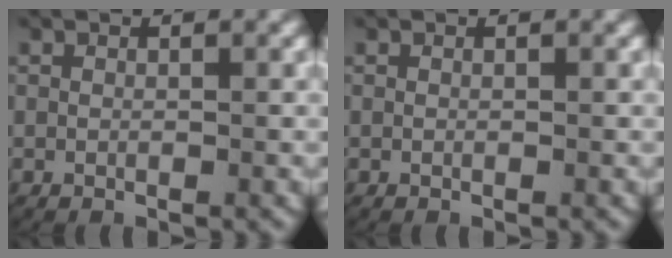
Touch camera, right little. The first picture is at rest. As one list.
[{"total": 0.0}]